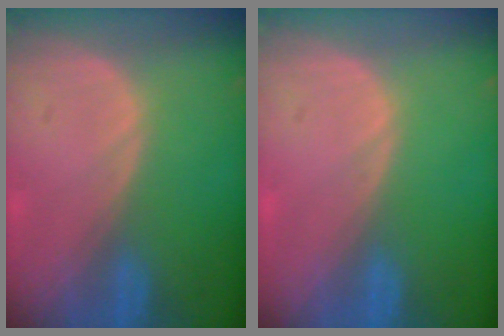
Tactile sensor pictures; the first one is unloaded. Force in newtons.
{"total": 0.0}